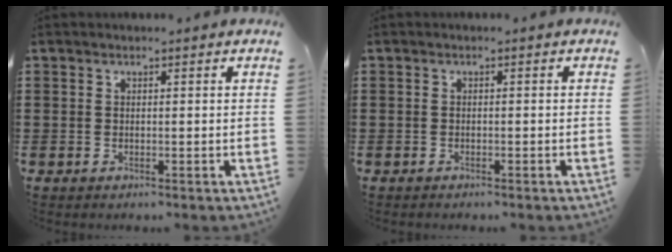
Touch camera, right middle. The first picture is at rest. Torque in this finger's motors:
{"motor_torque": [-0.16, 0.10, -0.01, -0.01]}